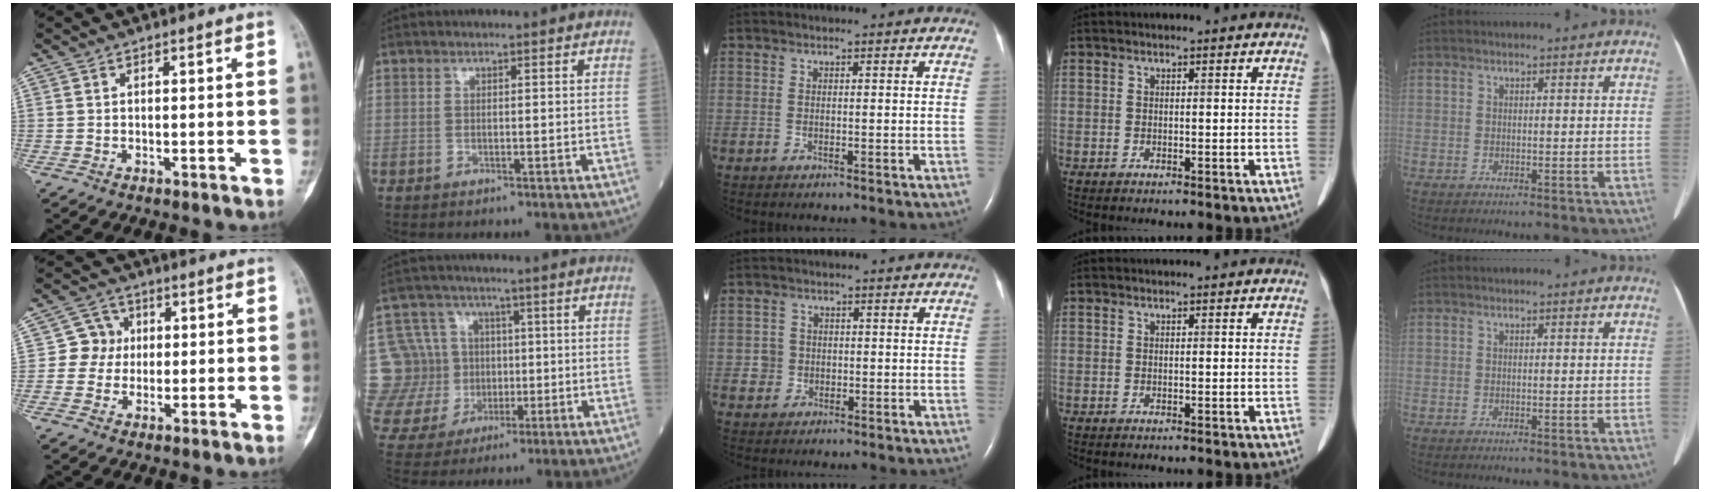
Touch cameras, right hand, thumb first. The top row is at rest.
{"thumb": {"total": 5.4, "force": [0.2, 5.3, 1.3], "torque": [0.018, 0.012, -0.005]}, "index": {"total": 14.0, "force": [0.5, 13.5, 3.5], "torque": [-0.106, 0.049, 0.029]}, "middle": {"total": 2.4, "force": [-0.4, 2.4, 0.2], "torque": [0.000, 0.006, -0.004]}}